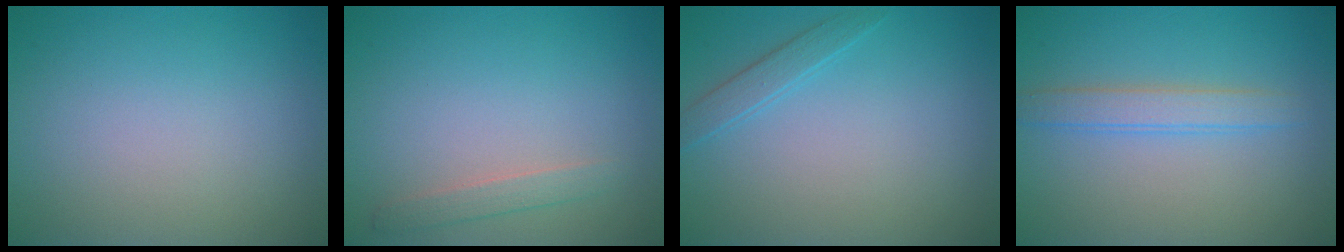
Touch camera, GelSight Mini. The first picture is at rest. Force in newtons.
{"total": 1.4, "press": 1.4, "slide": 0.0}
{"total": 1.4, "press": 1.4, "slide": 0.1}
{"total": 2.4, "press": 2.3, "slide": 0.2}